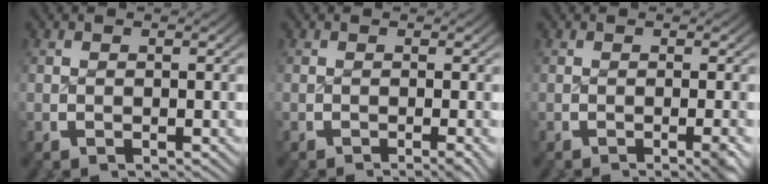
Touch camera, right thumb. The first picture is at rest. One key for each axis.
{"total": 1.3, "fx": -0.9, "fy": -0.2, "fz": 1.0, "tx": -0.011, "ty": 0.002, "tz": -0.013}
{"total": 1.6, "fx": -0.7, "fy": -0.2, "fz": 1.4, "tx": -0.014, "ty": 0.005, "tz": -0.011}